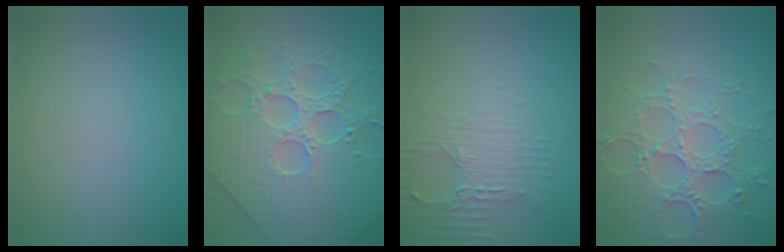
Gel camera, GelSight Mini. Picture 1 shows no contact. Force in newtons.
{"total": 7.1, "press": 6.3, "slide": 3.3}
{"total": 2.9, "press": 2.5, "slide": 1.5}
{"total": 5.2, "press": 4.9, "slide": 1.8}